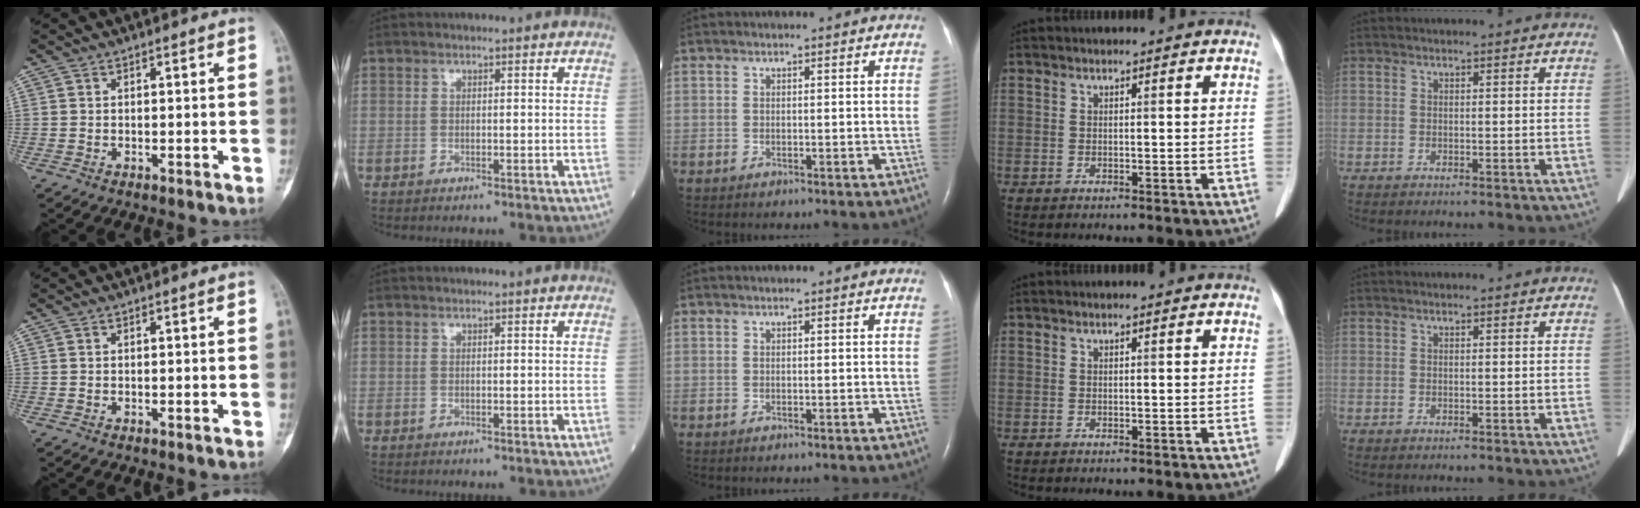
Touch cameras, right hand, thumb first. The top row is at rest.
{}